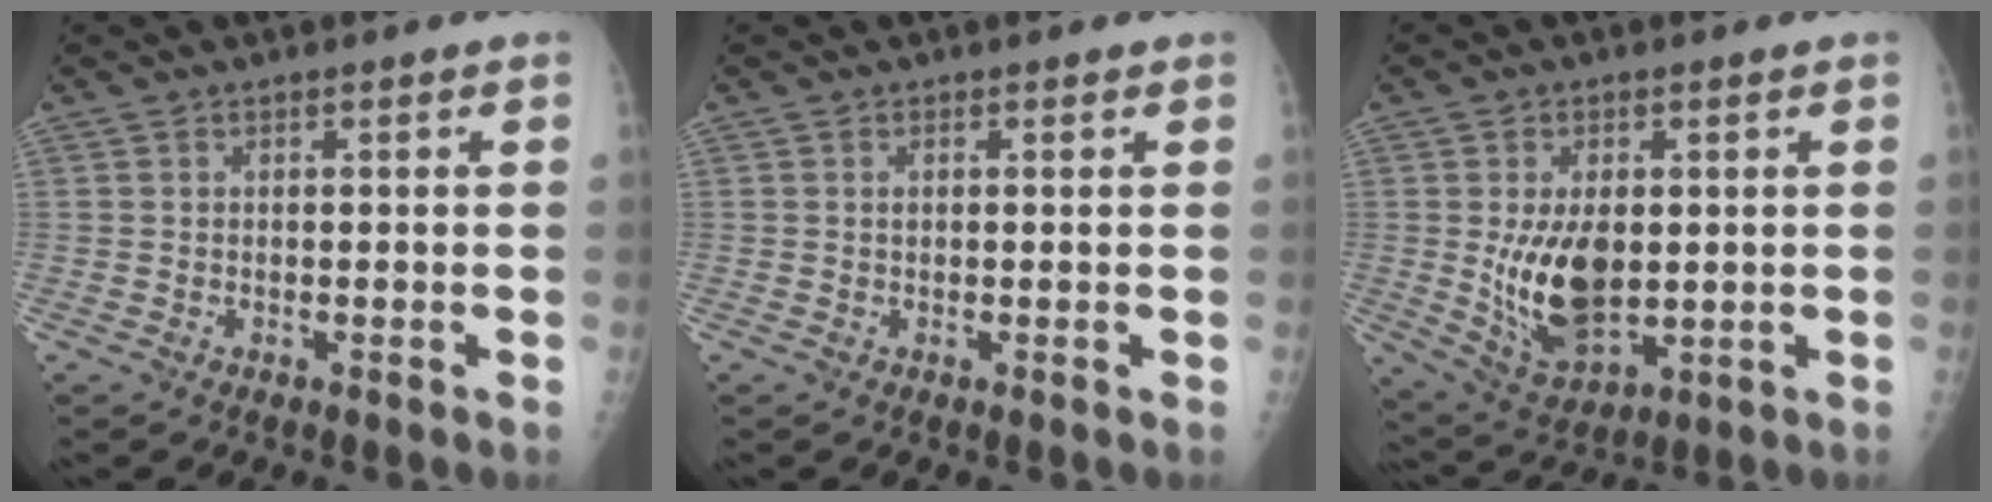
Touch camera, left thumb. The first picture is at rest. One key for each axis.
{"total": 0.8, "fx": 0.4, "fy": 0.5, "fz": 0.4, "tx": -0.001, "ty": -0.001, "tz": 0.005}
{"total": 11.6, "fx": 0.1, "fy": 6.7, "fz": 9.5, "tx": -0.145, "ty": -0.018, "tz": 0.024}